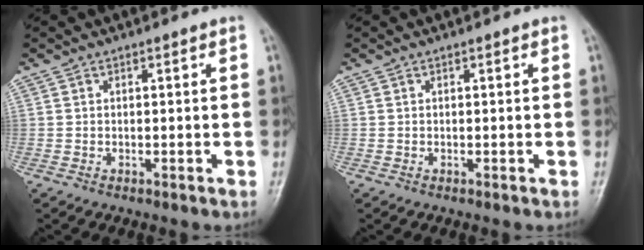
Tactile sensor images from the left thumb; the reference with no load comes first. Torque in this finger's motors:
{"motor_torque": [0.00, 0.00, -0.01, -0.02, 0.00]}